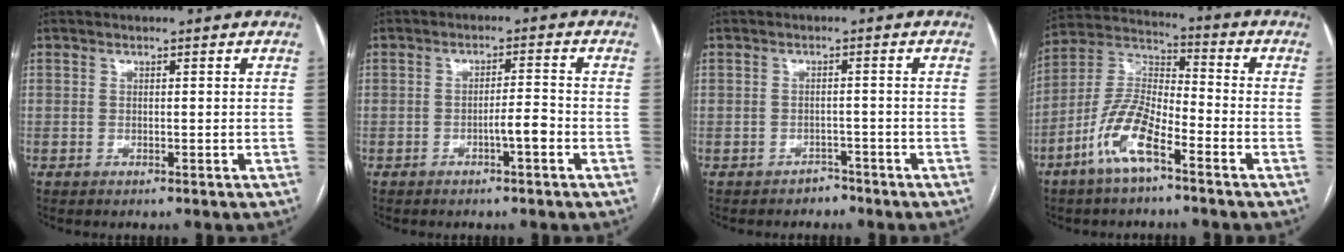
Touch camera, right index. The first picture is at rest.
{"total": 3.2, "force": [-1.5, 0.2, 2.8], "torque": [-0.043, 0.002, -0.025]}
{"total": 1.9, "force": [-1.5, 1.2, -0.2], "torque": [-0.002, 0.006, -0.024]}
{"total": 10.9, "force": [-5.9, 2.9, 8.6], "torque": [-0.187, 0.002, -0.119]}